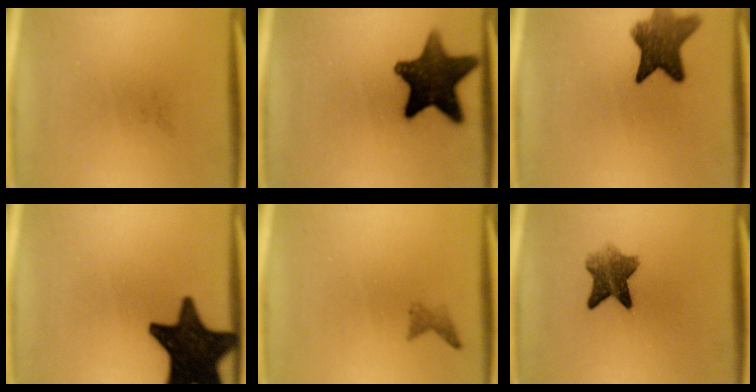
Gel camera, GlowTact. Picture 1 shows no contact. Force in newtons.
{"total": 14.2}
{"total": 8.4}
{"total": 18.5}
{"total": 1.1}
{"total": 6.4}